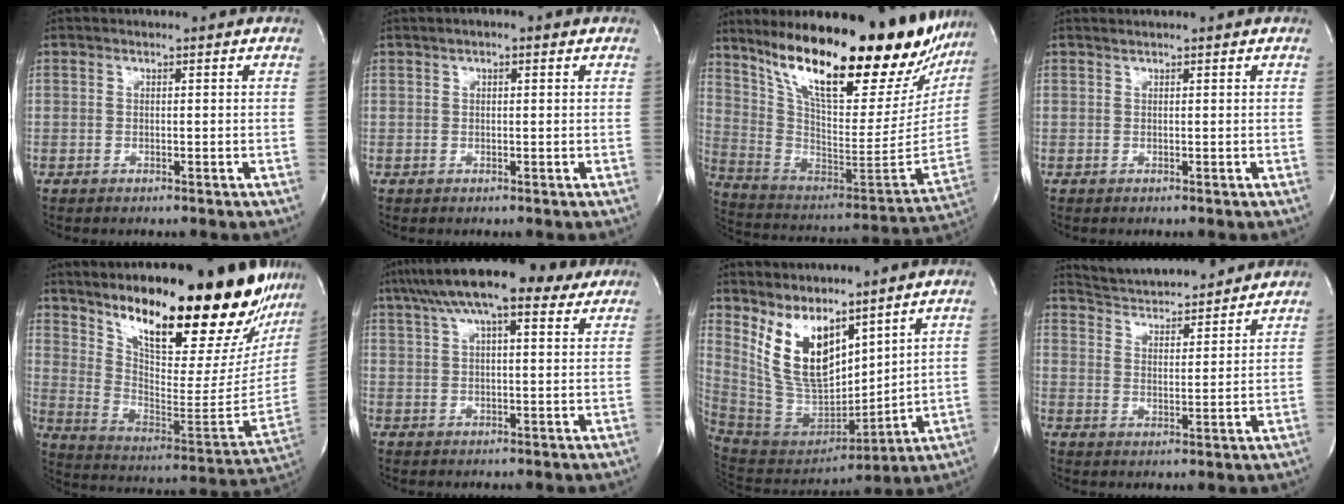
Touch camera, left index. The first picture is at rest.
{"total": 1.8, "force": [0.6, 0.7, 1.5], "torque": [-0.027, 0.007, 0.005]}
{"total": 30.4, "force": [22.5, 7.4, 19.1], "torque": [-0.318, -0.049, 0.332]}
{"total": 0.0}
{"total": 27.9, "force": [21.0, 5.5, 17.5], "torque": [-0.283, -0.067, 0.306]}
{"total": 14.8, "force": [10.1, 3.9, 10.1], "torque": [-0.187, 0.043, 0.154]}
{"total": 12.8, "force": [7.6, 6.2, 8.3], "torque": [-0.181, -0.003, 0.169]}
{"total": 14.2, "force": [13.4, 1.9, 4.2], "torque": [-0.072, 0.013, 0.203]}